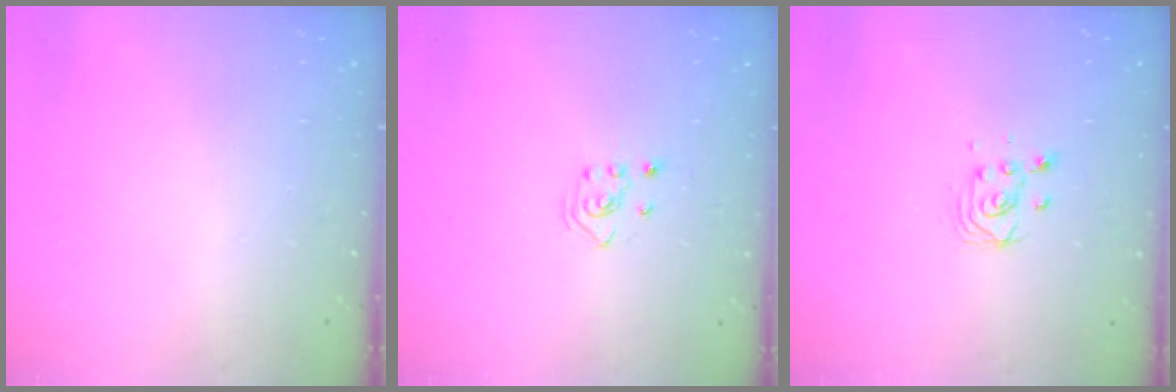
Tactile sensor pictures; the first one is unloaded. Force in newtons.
{"total": 2.3, "press": 2.2, "slide": 0.8}
{"total": 3.2, "press": 3.2, "slide": 0.6}